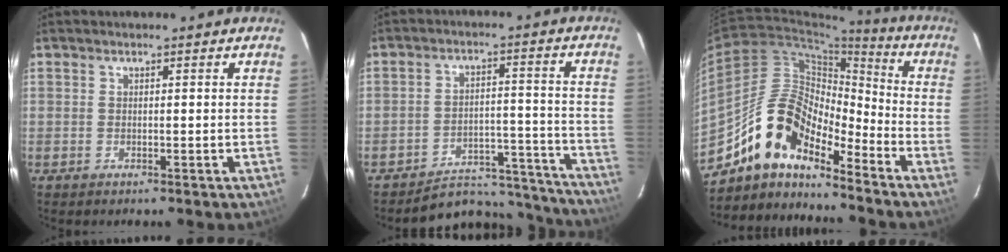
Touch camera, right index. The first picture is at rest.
{"total": 16.4, "force": [-15.3, 5.6, 1.7], "torque": [-0.023, 0.063, -0.197]}
{"total": 14.2, "force": [-11.4, 5.0, 7.0], "torque": [-0.123, 0.015, -0.221]}